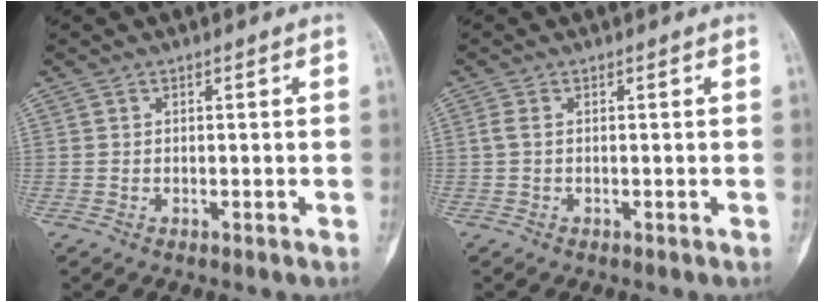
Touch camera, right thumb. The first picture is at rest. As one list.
[{"total": 1.1, "force": [-0.1, 0.4, 1.0], "torque": [-0.026, -0.002, -0.003]}]